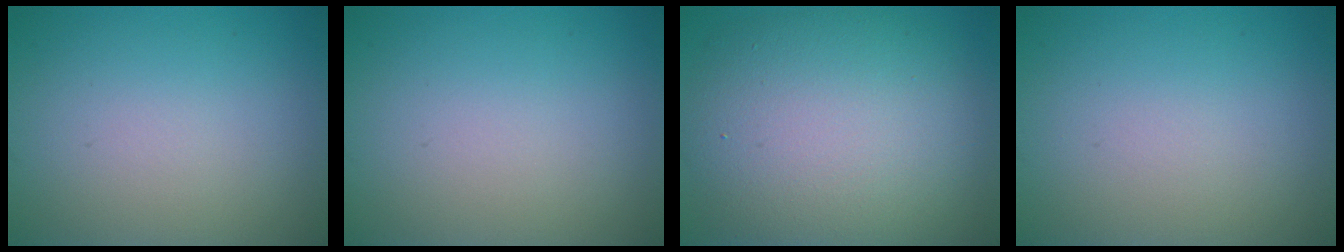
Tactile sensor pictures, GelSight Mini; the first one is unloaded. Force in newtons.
{"total": 0.0}
{"total": 11.6, "press": 11.6, "slide": 0.5}
{"total": 0.0}